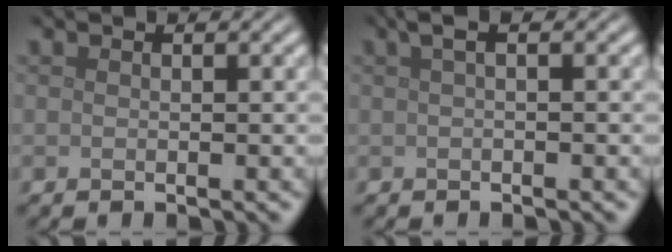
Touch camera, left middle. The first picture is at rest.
{"total": 1.7, "force": [0.4, 0.4, 1.6], "torque": [-0.026, 0.011, 0.006]}